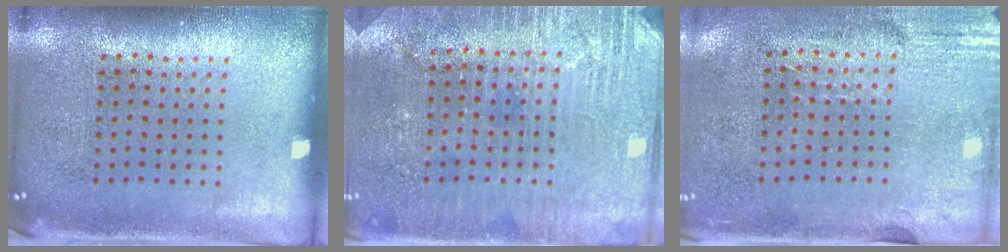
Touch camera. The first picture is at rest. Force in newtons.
{"total": 2.9, "press": 2.9, "slide": 0.4}
{"total": 2.9, "press": 2.4, "slide": 1.6}